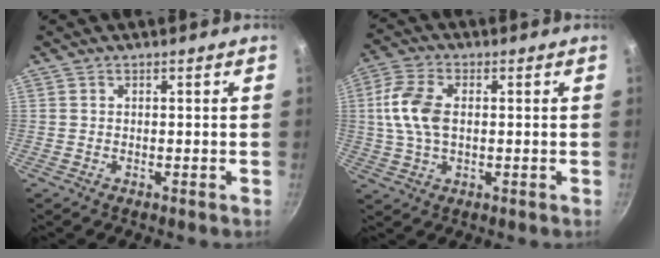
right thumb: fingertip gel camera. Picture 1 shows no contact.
{"total": 9.3, "force": [0.8, 5.5, 7.5], "torque": [-0.152, 0.015, 0.009]}